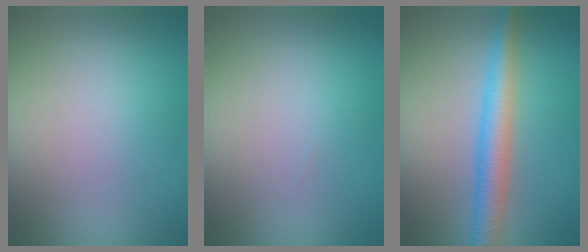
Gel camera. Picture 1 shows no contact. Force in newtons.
{"total": 0.0}
{"total": 3.9, "press": 3.9, "slide": 0.1}